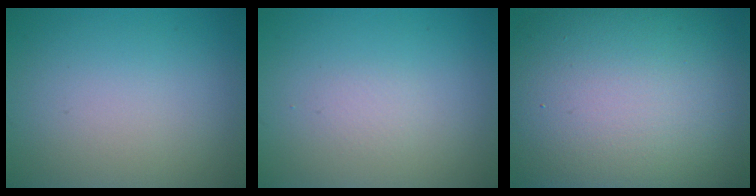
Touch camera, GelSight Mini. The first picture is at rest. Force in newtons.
{"total": 0.7, "press": 0.7, "slide": 0.0}
{"total": 18.5, "press": 18.5, "slide": 0.5}